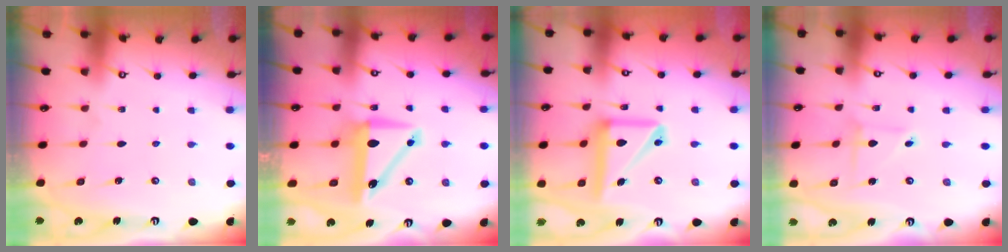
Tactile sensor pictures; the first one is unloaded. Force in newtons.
{"total": 9.4, "press": 9.2, "slide": 1.9}
{"total": 14.1, "press": 14.0, "slide": 1.7}
{"total": 2.5, "press": 2.5, "slide": 0.2}